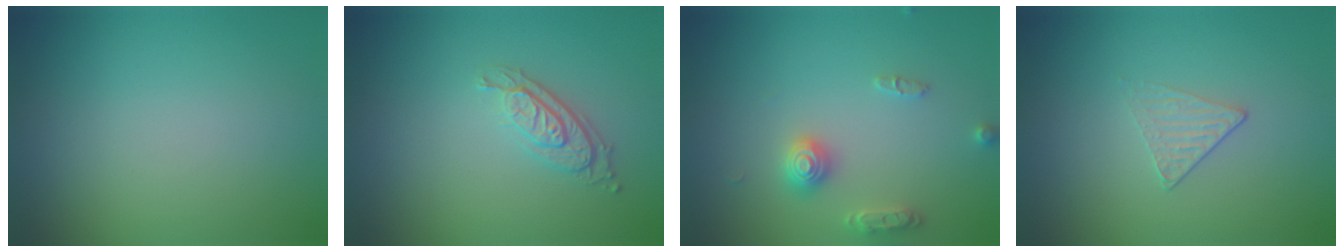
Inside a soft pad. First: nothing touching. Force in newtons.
{"total": 2.9, "press": 2.0, "slide": 2.0}
{"total": 2.8, "press": 2.8, "slide": 0.3}
{"total": 1.2, "press": 0.7, "slide": 1.0}